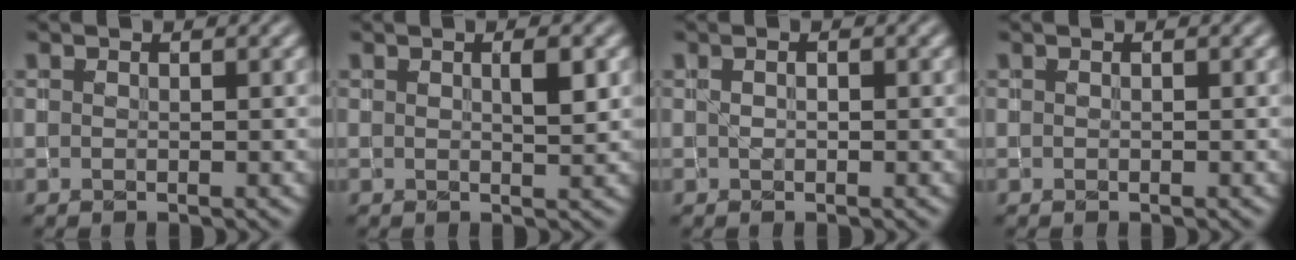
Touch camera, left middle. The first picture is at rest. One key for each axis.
{"total": 1.9, "fx": 0.5, "fy": 0.4, "fz": 1.8, "tx": -0.024, "ty": 0.001, "tz": 0.009}
{"total": 0.7, "fx": 0.0, "fy": 0.4, "fz": 0.6, "tx": -0.010, "ty": -0.003, "tz": 0.005}
{"total": 0.0}